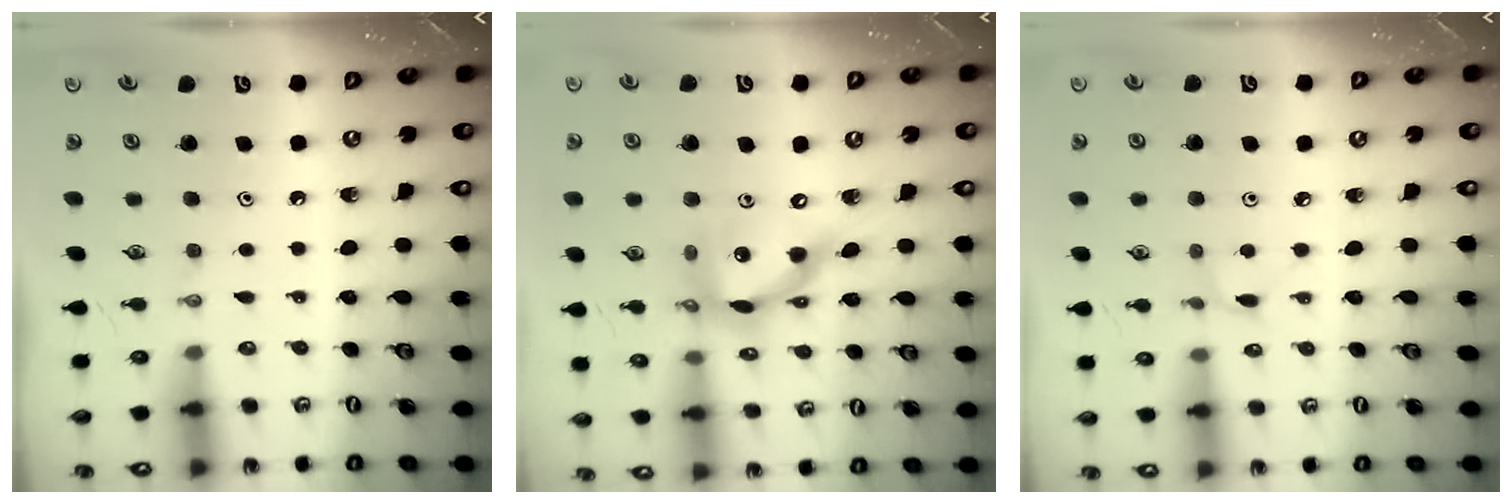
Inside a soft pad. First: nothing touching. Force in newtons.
{"total": 14.6, "press": 14.6, "slide": 1.0}
{"total": 2.4, "press": 2.4, "slide": 0.3}